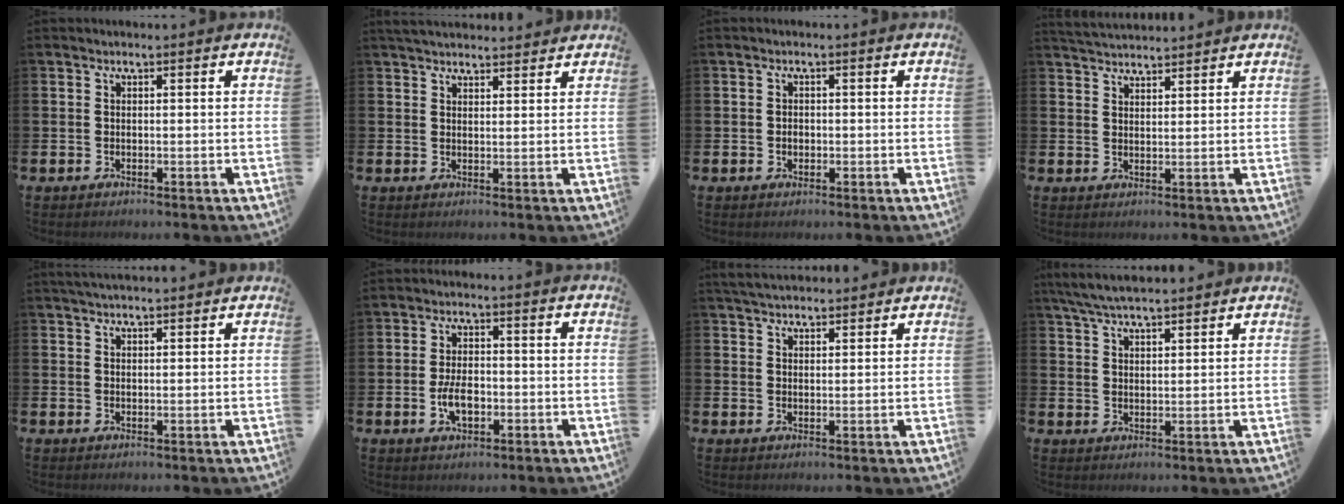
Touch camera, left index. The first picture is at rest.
{"total": 3.4, "force": [3.2, 0.8, 0.5], "torque": [-0.004, -0.015, 0.058]}
{"total": 1.1, "force": [-0.2, 0.9, 0.6], "torque": [0.003, 0.000, -0.007]}
{"total": 3.5, "force": [3.5, 0.3, 0.1], "torque": [-0.005, -0.016, 0.063]}
{"total": 2.4, "force": [2.3, 0.3, 0.6], "torque": [-0.011, -0.005, 0.040]}
{"total": 4.6, "force": [-1.1, 2.5, 3.7], "torque": [-0.056, -0.003, -0.023]}
{"total": 3.9, "force": [3.7, 0.8, 0.7], "torque": [-0.019, -0.012, 0.069]}
{"total": 5.5, "force": [5.2, 0.8, 1.7], "torque": [-0.051, -0.014, 0.097]}